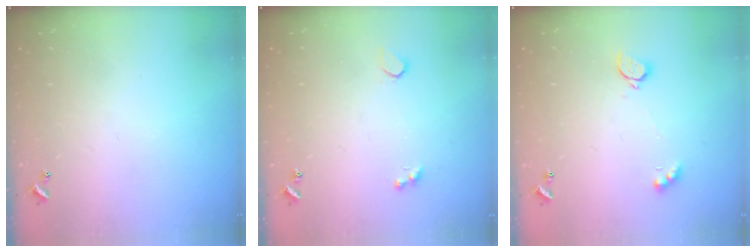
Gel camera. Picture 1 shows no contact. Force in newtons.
{"total": 2.6, "press": 2.2, "slide": 1.2}
{"total": 2.4, "press": 2.3, "slide": 0.8}